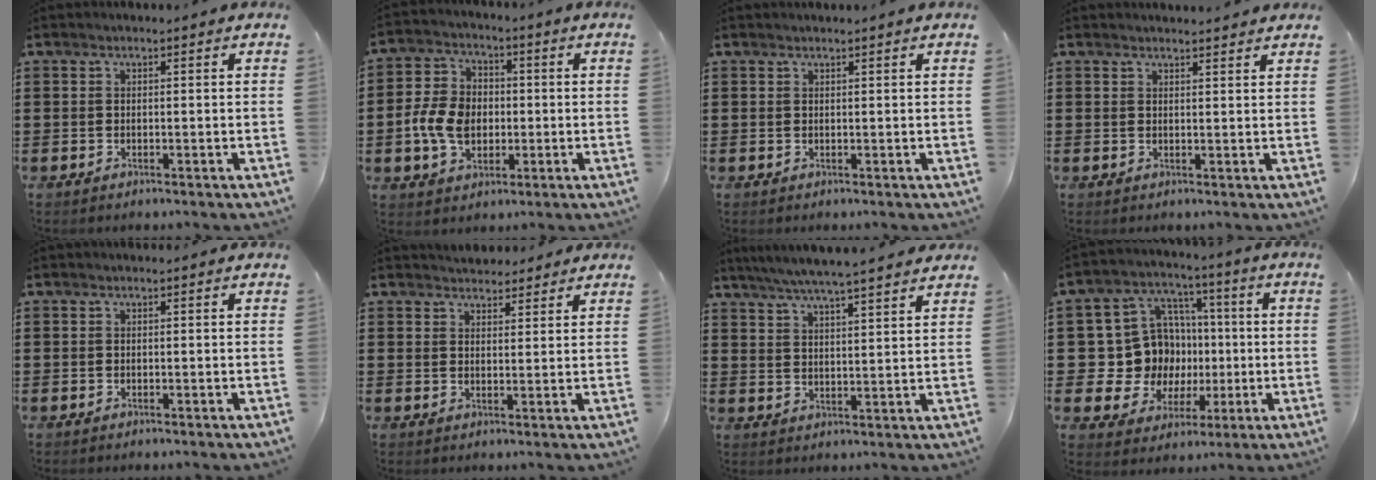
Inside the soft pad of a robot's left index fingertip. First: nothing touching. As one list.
[{"total": 7.6, "force": [-1.3, 5.8, 4.6], "torque": [-0.118, 0.008, -0.029]}, {"total": 0.6, "force": [0.5, -0.1, 0.3], "torque": [-0.005, -0.002, 0.011]}, {"total": 1.6, "force": [1.6, 0.0, 0.2], "torque": [-0.008, 0.002, 0.032]}, {"total": 0.0}, {"total": 3.1, "force": [3.0, 0.9, 0.1], "torque": [-0.003, -0.005, 0.054]}, {"total": 5.5, "force": [5.0, -0.4, 2.3], "torque": [-0.062, -0.024, 0.086]}, {"total": 12.1, "force": [0.6, 11.5, 3.7], "torque": [-0.113, 0.002, 0.027]}]